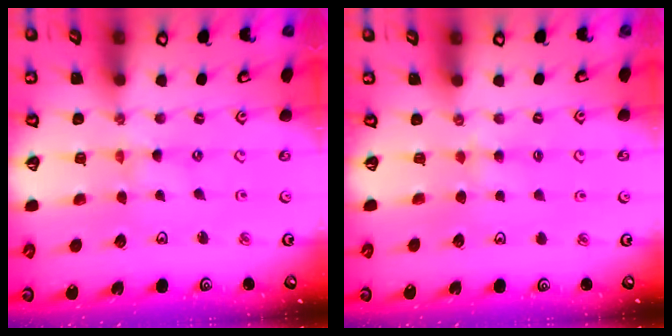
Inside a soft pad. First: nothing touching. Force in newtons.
{"total": 4.2, "press": 4.1, "slide": 0.7}